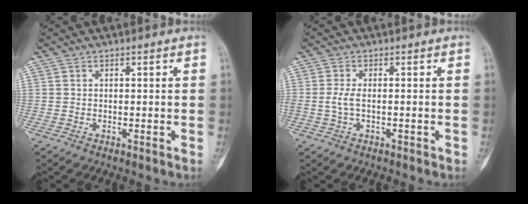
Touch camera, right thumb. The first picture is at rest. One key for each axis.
{"total": 2.8, "fx": -0.4, "fy": 1.5, "fz": 2.3, "tx": -0.054, "ty": 0.002, "tz": -0.012}